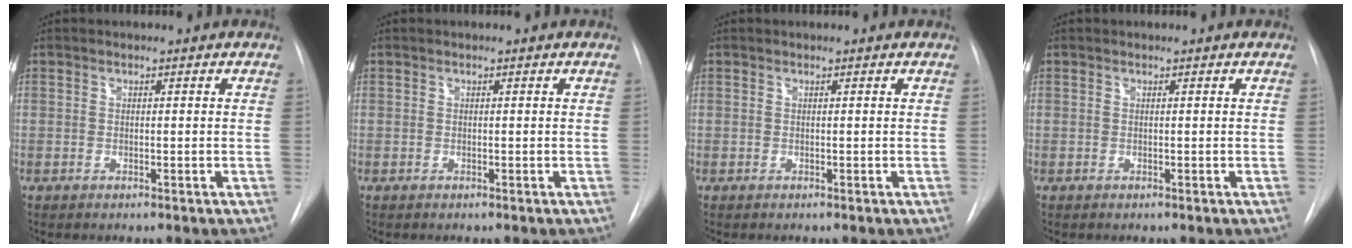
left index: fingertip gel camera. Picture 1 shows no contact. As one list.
[{"total": 0.0}, {"total": 0.0}, {"total": 0.0}]